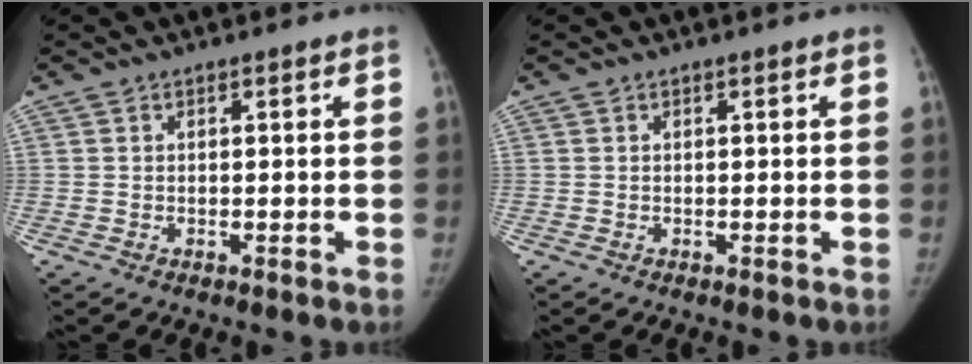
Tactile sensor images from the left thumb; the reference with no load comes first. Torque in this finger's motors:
{"motor_torque": [0.03, 0.02, 0.28, -0.06, 0.01]}